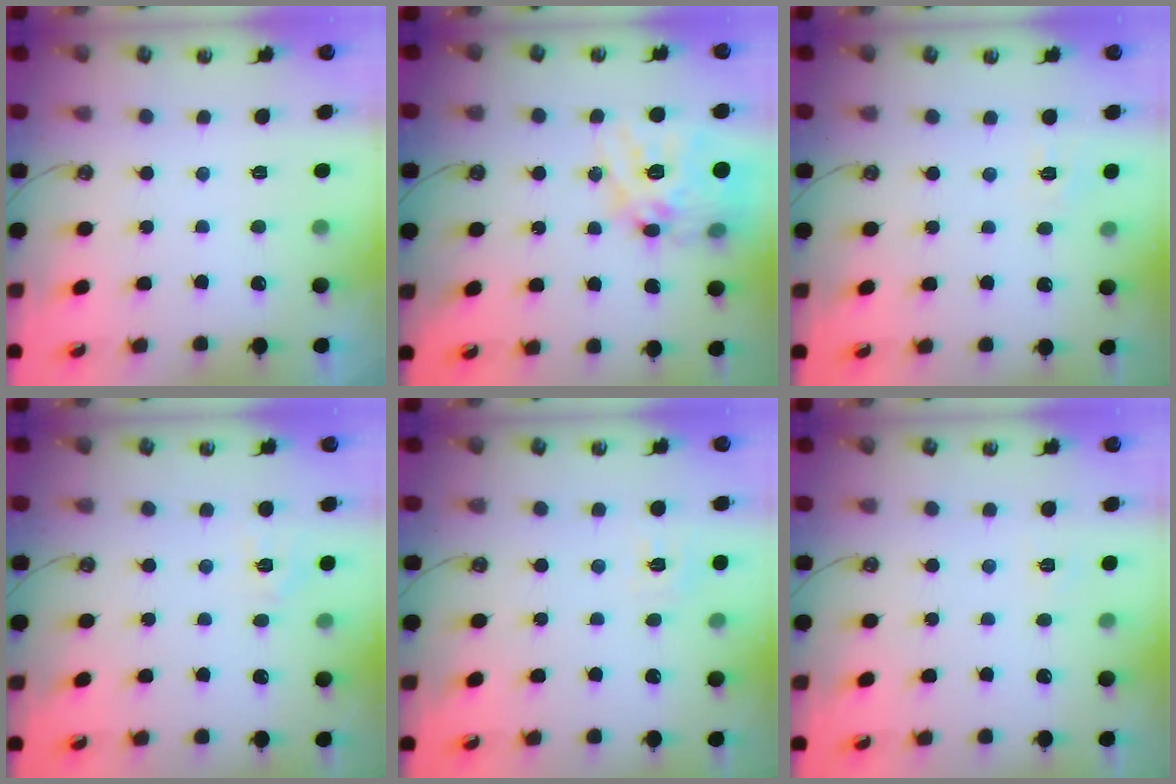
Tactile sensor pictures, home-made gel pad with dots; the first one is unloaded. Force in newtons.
{"total": 17.8, "press": 17.7, "slide": 1.6}
{"total": 2.5, "press": 2.5, "slide": 0.5}
{"total": 4.3, "press": 4.2, "slide": 0.6}
{"total": 4.9, "press": 4.8, "slide": 0.6}
{"total": 2.6, "press": 2.6, "slide": 0.3}